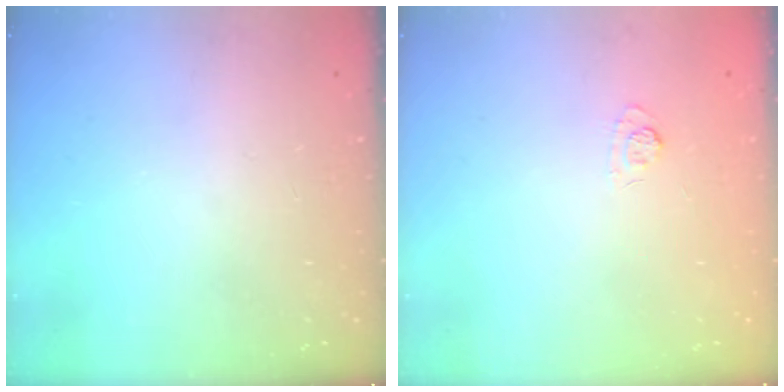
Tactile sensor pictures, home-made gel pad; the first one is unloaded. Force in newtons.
{"total": 2.2, "press": 1.8, "slide": 1.3}